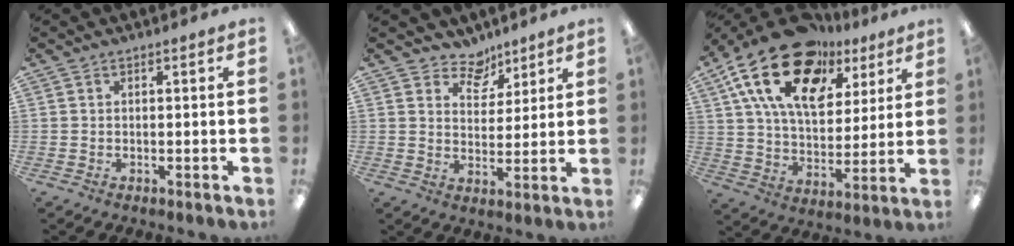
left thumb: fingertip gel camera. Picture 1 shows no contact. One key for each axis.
{"total": 7.4, "fx": 5.9, "fy": 4.2, "fz": 1.3, "tx": -0.020, "ty": -0.037, "tz": 0.107}
{"total": 22.3, "fx": 12.6, "fy": 12.4, "fz": 13.6, "tx": -0.251, "ty": -0.055, "tz": 0.224}